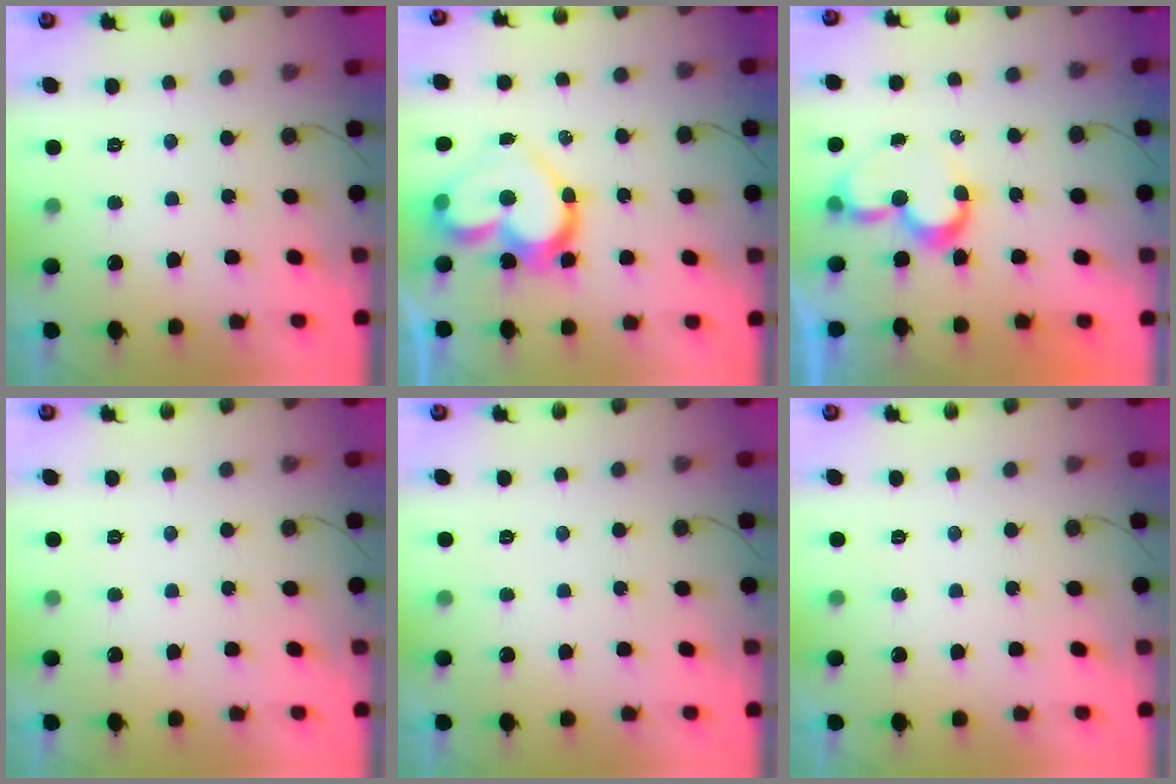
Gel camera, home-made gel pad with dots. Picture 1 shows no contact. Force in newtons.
{"total": 16.0, "press": 15.9, "slide": 1.4}
{"total": 7.7, "press": 7.7, "slide": 0.7}
{"total": 0.0}
{"total": 0.0}
{"total": 0.0}